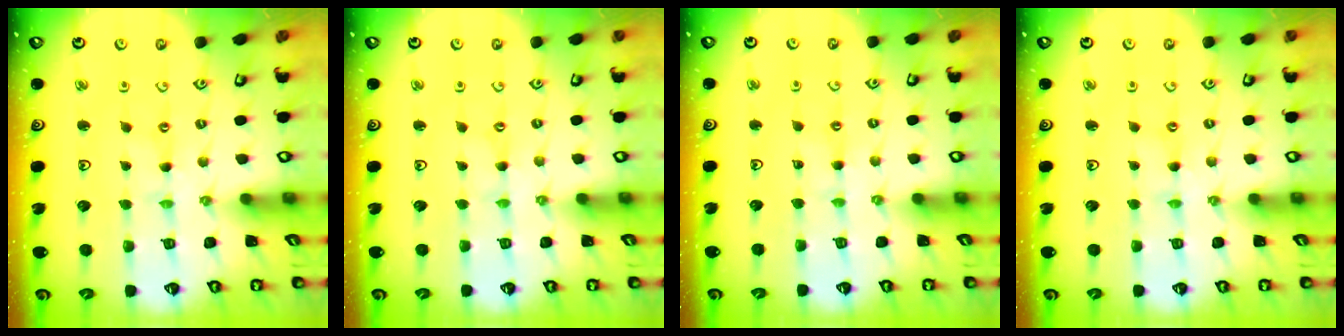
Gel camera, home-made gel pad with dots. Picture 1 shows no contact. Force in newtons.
{"total": 0.0}
{"total": 2.8, "press": 2.8, "slide": 0.3}
{"total": 0.9, "press": 0.9, "slide": 0.2}